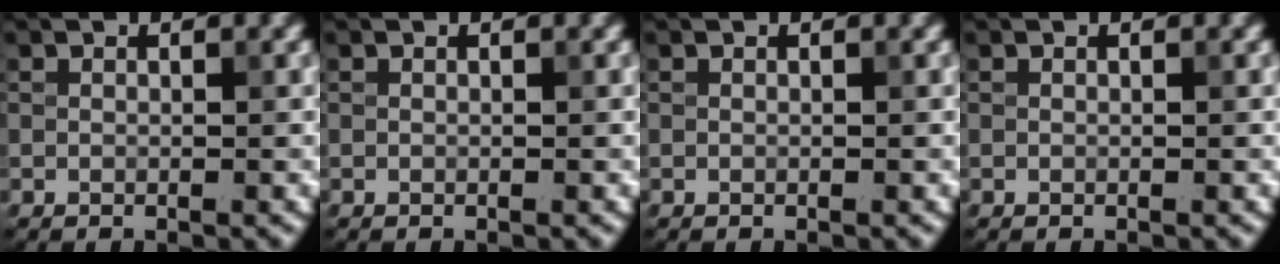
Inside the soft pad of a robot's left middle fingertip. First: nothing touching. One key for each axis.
{"total": 0.0}
{"total": 0.0}
{"total": 0.0}